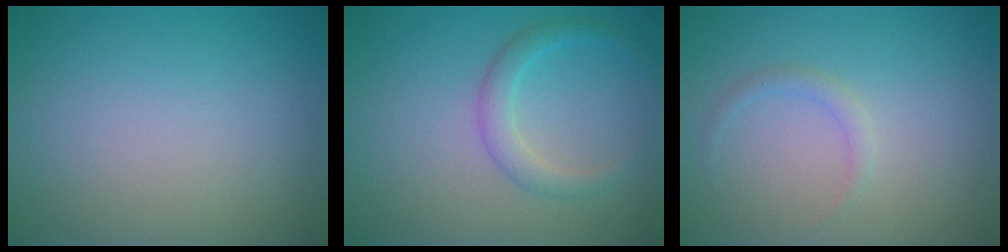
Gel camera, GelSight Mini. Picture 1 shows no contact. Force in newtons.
{"total": 2.2, "press": 2.2, "slide": 0.0}
{"total": 1.1, "press": 1.1, "slide": 0.0}